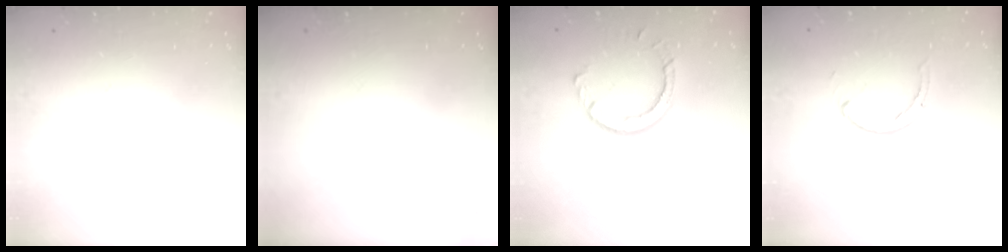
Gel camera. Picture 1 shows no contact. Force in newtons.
{"total": 0.0}
{"total": 7.8, "press": 7.7, "slide": 0.7}
{"total": 1.9, "press": 1.9, "slide": 0.2}